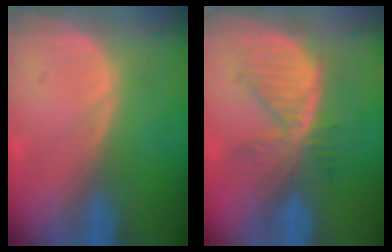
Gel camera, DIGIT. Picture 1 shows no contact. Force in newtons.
{"total": 6.8, "press": 6.3, "slide": 2.6}